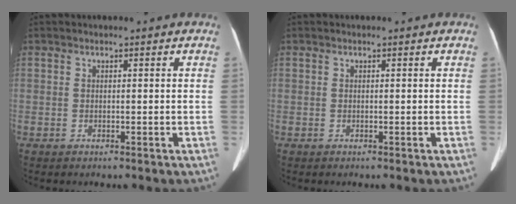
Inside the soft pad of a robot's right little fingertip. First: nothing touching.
{"total": 0.0}